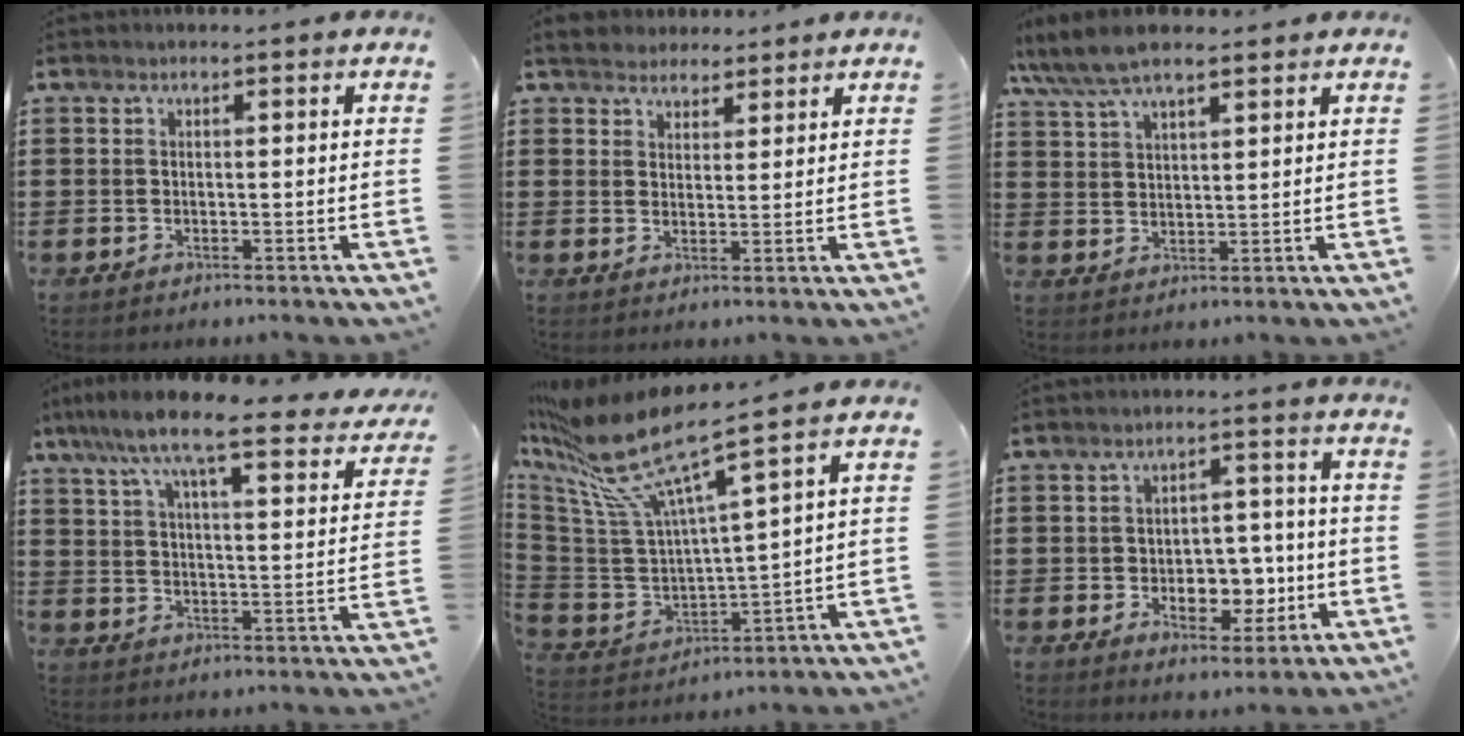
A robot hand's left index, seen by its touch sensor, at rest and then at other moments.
{"total": 3.4, "force": [3.0, 1.6, -0.1], "torque": [-0.011, 0.004, 0.057]}
{"total": 6.7, "force": [5.6, 1.9, 3.3], "torque": [-0.080, -0.009, 0.103]}
{"total": 9.8, "force": [8.0, 0.8, 5.5], "torque": [-0.128, -0.042, 0.132]}
{"total": 12.9, "force": [8.8, 2.0, 9.2], "torque": [-0.227, -0.057, 0.142]}
{"total": 6.5, "force": [-1.2, 4.7, 4.2], "torque": [-0.059, 0.006, -0.026]}